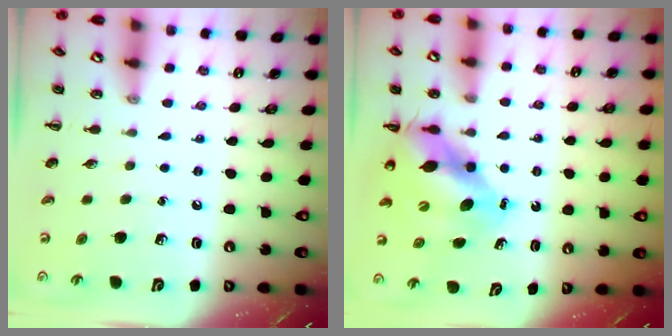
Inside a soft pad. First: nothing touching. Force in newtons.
{"total": 9.3, "press": 9.1, "slide": 2.2}